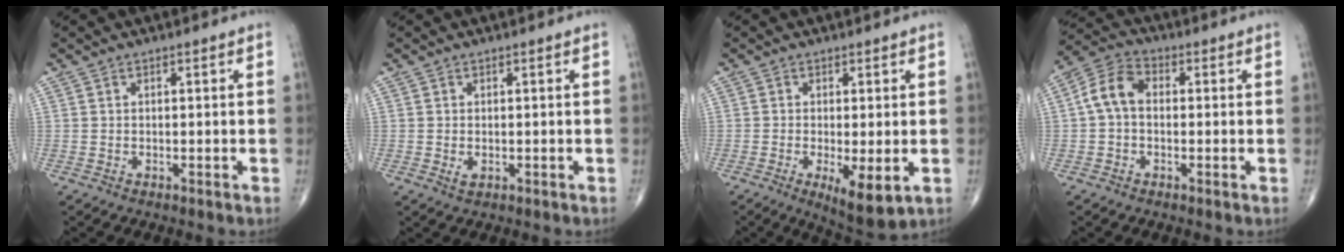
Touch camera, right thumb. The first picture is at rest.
{"total": 1.5, "force": [-0.3, 1.0, 1.1], "torque": [-0.017, -0.001, 0.000]}
{"total": 7.7, "force": [-2.1, 2.4, 7.0], "torque": [-0.112, -0.022, -0.029]}
{"total": 7.2, "force": [0.2, 4.9, 5.2], "torque": [-0.095, 0.024, -0.008]}